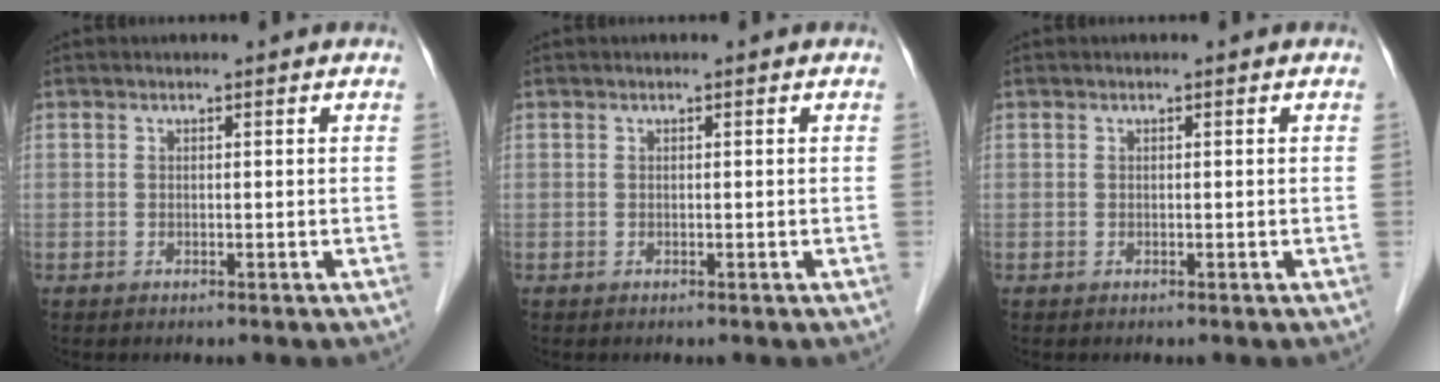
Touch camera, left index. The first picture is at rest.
{"total": 0.0}
{"total": 0.0}